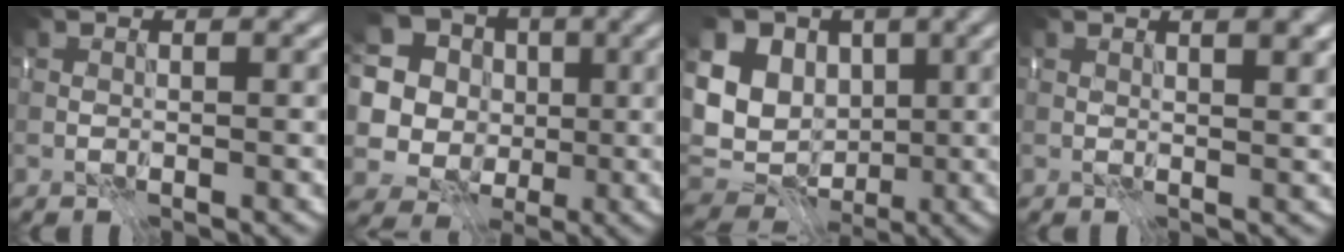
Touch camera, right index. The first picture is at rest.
{"total": 12.1, "force": [3.1, 10.8, 4.6], "torque": [-0.150, 0.025, 0.041]}
{"total": 11.9, "force": [2.9, 9.6, 6.5], "torque": [-0.138, 0.025, 0.034]}
{"total": 3.4, "force": [1.8, 1.1, 2.6], "torque": [-0.028, 0.006, 0.020]}